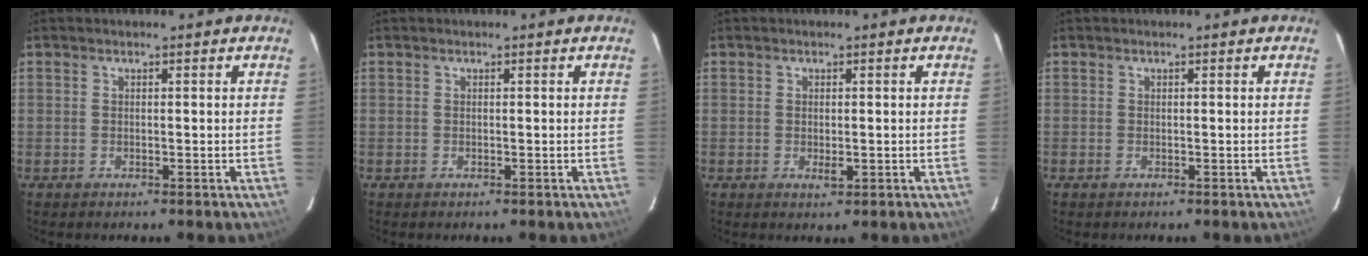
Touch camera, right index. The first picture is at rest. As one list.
[{"total": 0.0}, {"total": 1.8, "force": [-0.3, 0.9, 1.6], "torque": [-0.027, -0.002, -0.003]}, {"total": 0.0}]